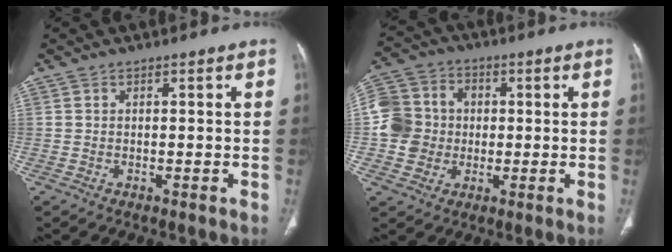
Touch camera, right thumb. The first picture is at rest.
{"total": 11.1, "force": [-0.2, 10.4, 4.1], "torque": [-0.064, 0.024, -0.009]}